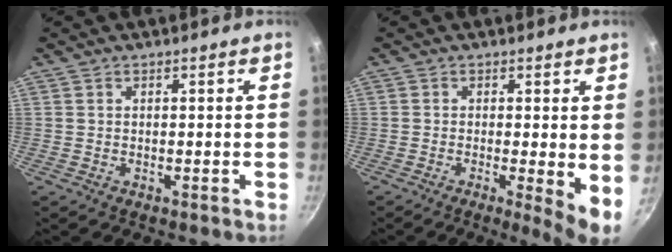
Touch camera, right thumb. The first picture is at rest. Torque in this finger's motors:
{"motor_torque": [0.04, 0.52, -0.11, 0.00, 0.13]}